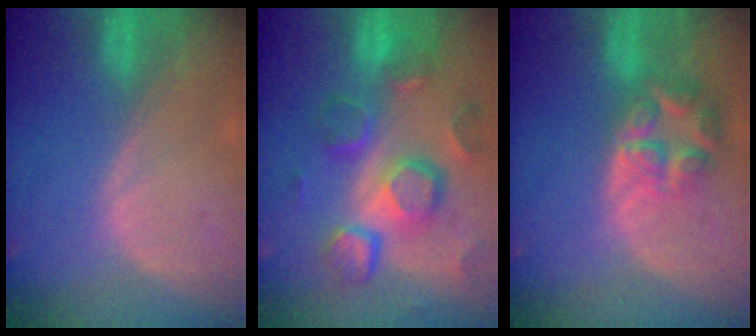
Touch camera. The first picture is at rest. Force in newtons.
{"total": 12.4, "press": 10.6, "slide": 6.3}
{"total": 7.7, "press": 6.7, "slide": 3.7}